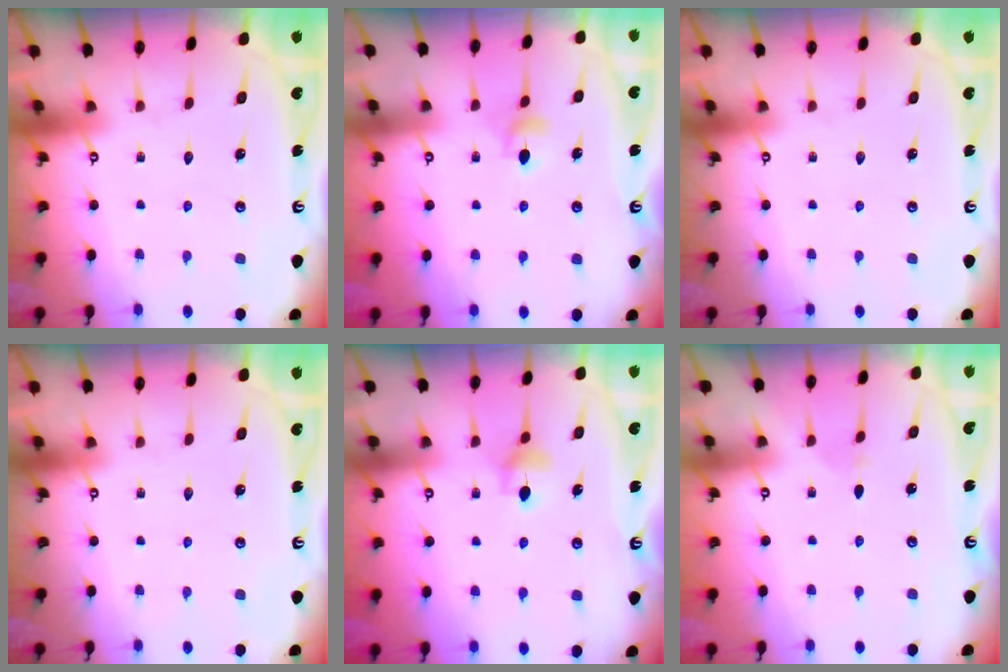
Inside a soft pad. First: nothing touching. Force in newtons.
{"total": 5.1, "press": 5.1, "slide": 0.7}
{"total": 0.0}
{"total": 0.0}
{"total": 5.4, "press": 5.4, "slide": 0.5}
{"total": 2.2, "press": 2.1, "slide": 0.5}